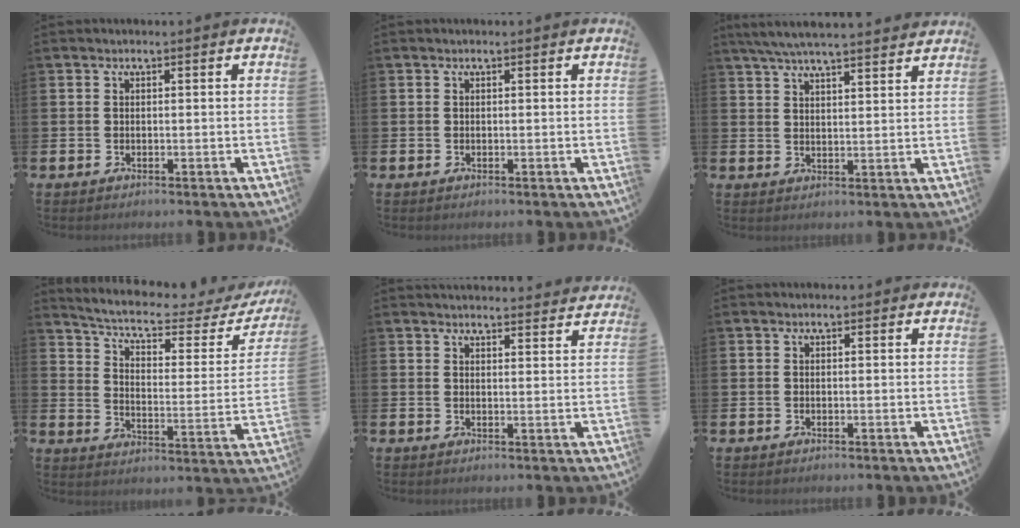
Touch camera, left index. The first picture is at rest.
{"total": 0.0}
{"total": 5.8, "force": [5.5, 0.3, 1.9], "torque": [-0.058, -0.019, 0.102]}
{"total": 5.9, "force": [4.9, 1.4, 3.1], "torque": [-0.086, -0.034, 0.077]}
{"total": 3.2, "force": [3.2, 0.3, 0.0], "torque": [0.001, -0.022, 0.057]}
{"total": 0.0}